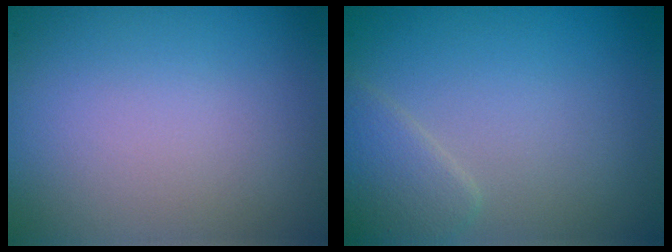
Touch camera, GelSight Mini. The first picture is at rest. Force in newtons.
{"total": 2.2, "press": 2.2, "slide": 0.1}